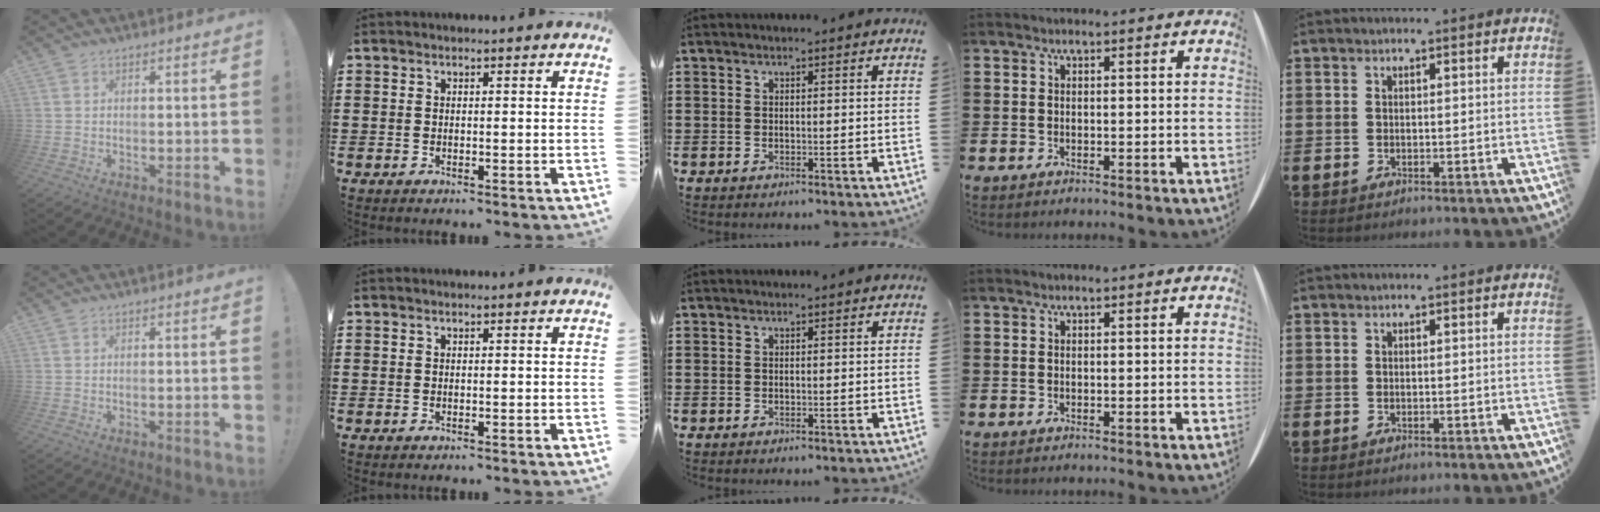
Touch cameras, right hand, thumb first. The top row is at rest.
{}